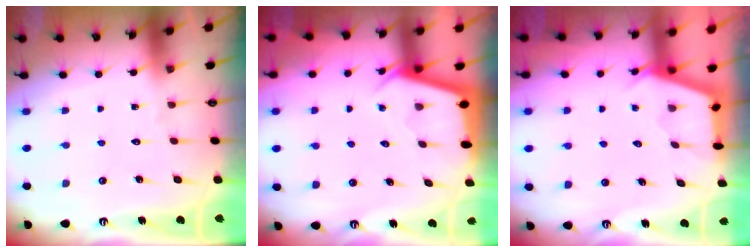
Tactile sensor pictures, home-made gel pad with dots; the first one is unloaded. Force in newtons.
{"total": 2.8, "press": 2.8, "slide": 0.4}
{"total": 2.8, "press": 2.8, "slide": 0.4}